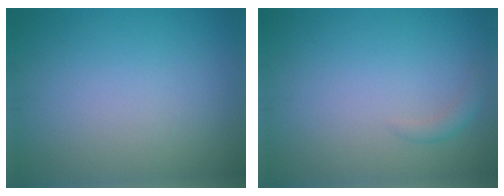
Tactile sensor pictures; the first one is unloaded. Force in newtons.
{"total": 1.0, "press": 1.0, "slide": 0.0}